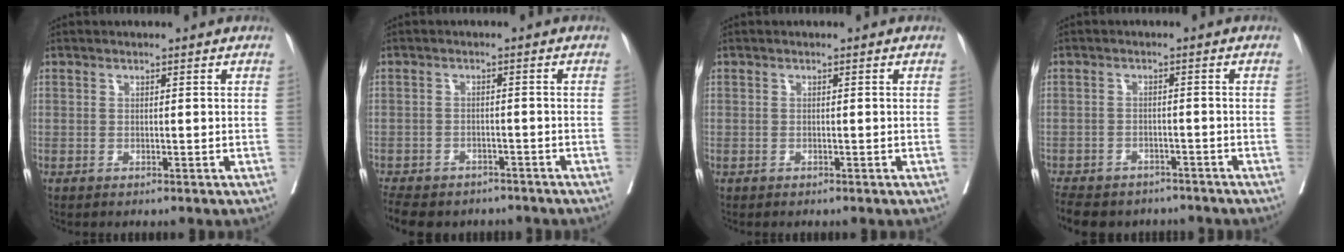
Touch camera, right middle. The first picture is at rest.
{"total": 12.4, "force": [-10.0, 5.5, 4.7], "torque": [-0.113, -0.011, -0.130]}
{"total": 0.0}
{"total": 13.2, "force": [-11.0, 5.7, 4.6], "torque": [-0.111, -0.007, -0.141]}